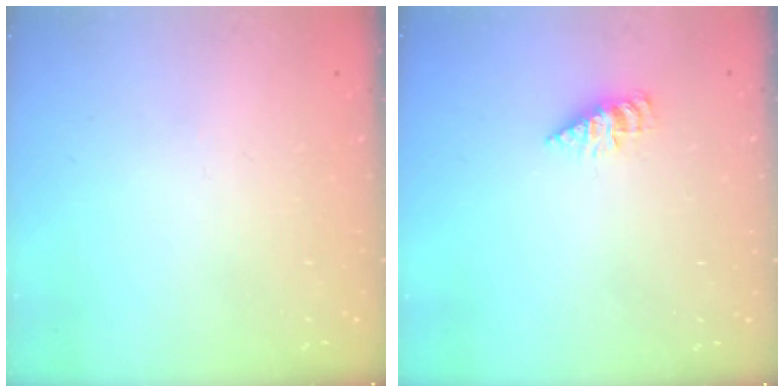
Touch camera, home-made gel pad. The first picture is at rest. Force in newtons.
{"total": 2.2, "press": 2.2, "slide": 0.3}